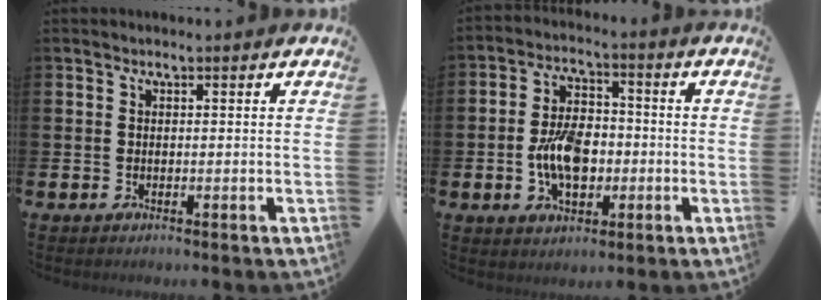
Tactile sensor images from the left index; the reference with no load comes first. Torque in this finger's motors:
{"motor_torque": [1.12, 1.02, 0.22, 0.06]}